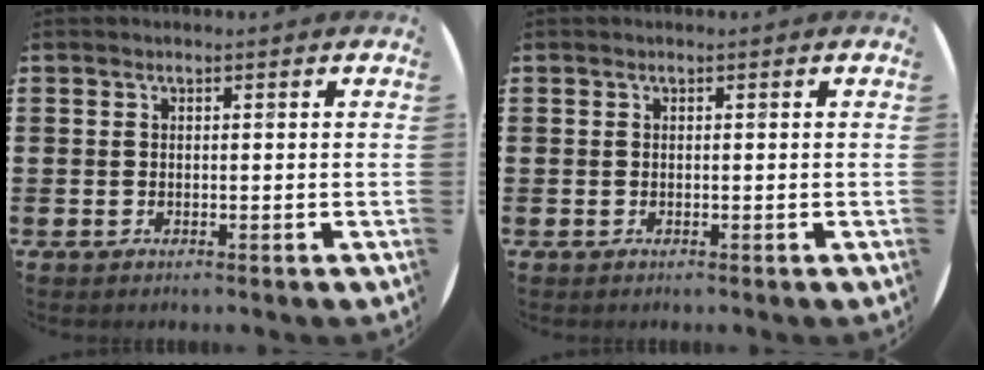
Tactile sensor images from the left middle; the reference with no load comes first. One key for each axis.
{"total": 0.0}